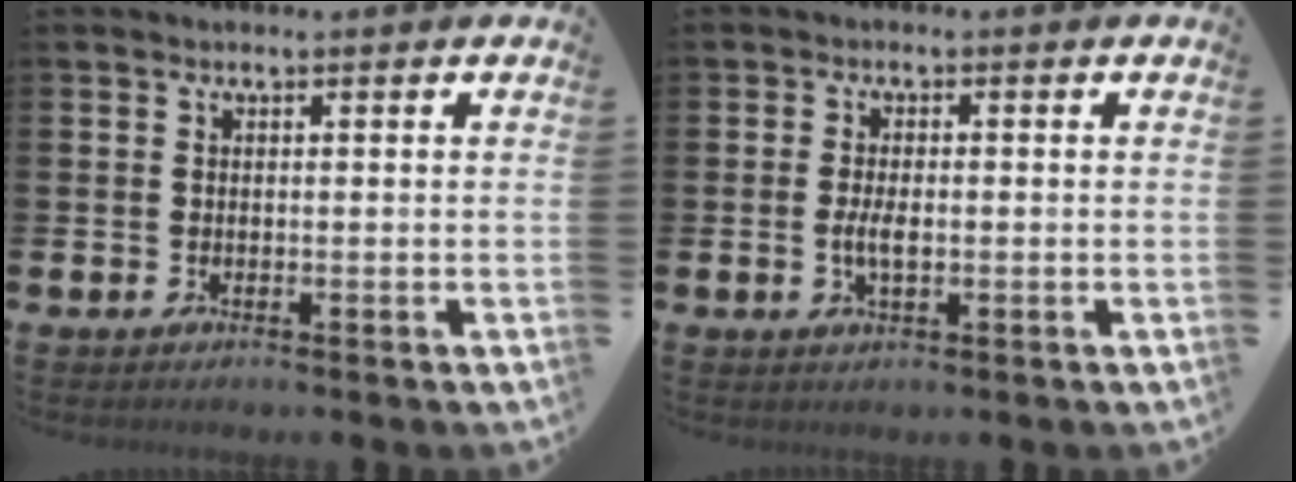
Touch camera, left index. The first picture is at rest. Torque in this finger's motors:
{"motor_torque": [0.34, 0.01, 0.09, 0.10]}